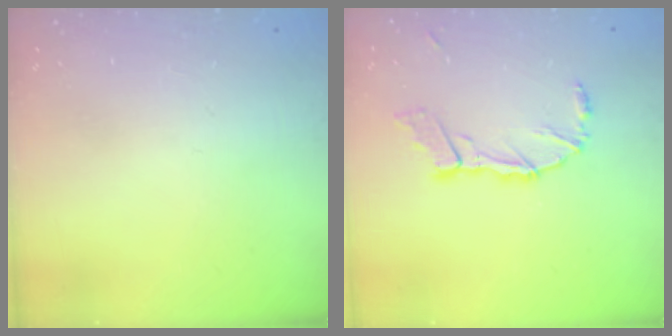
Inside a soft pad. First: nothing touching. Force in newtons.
{"total": 10.3, "press": 10.2, "slide": 1.4}